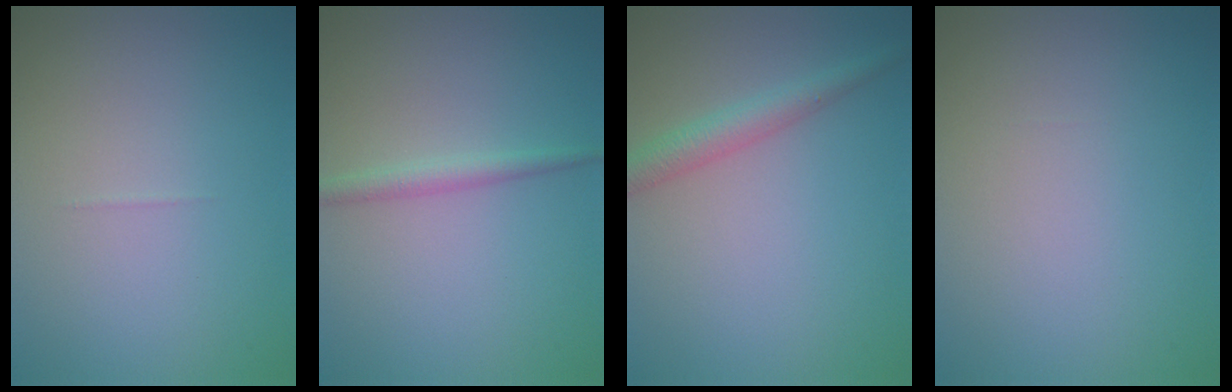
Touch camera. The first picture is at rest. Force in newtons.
{"total": 1.7, "press": 1.7, "slide": 0.1}
{"total": 2.6, "press": 2.6, "slide": 0.1}
{"total": 0.0}